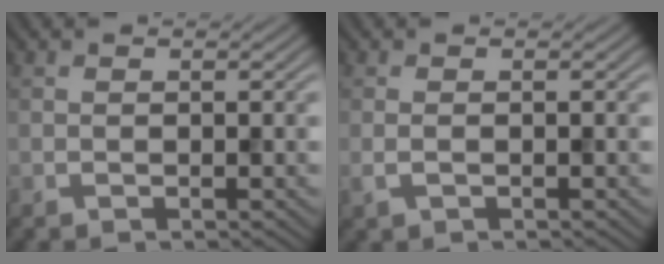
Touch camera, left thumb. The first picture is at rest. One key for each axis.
{"total": 1.1, "fx": -0.3, "fy": 0.4, "fz": 0.9, "tx": -0.025, "ty": -0.003, "tz": -0.008}